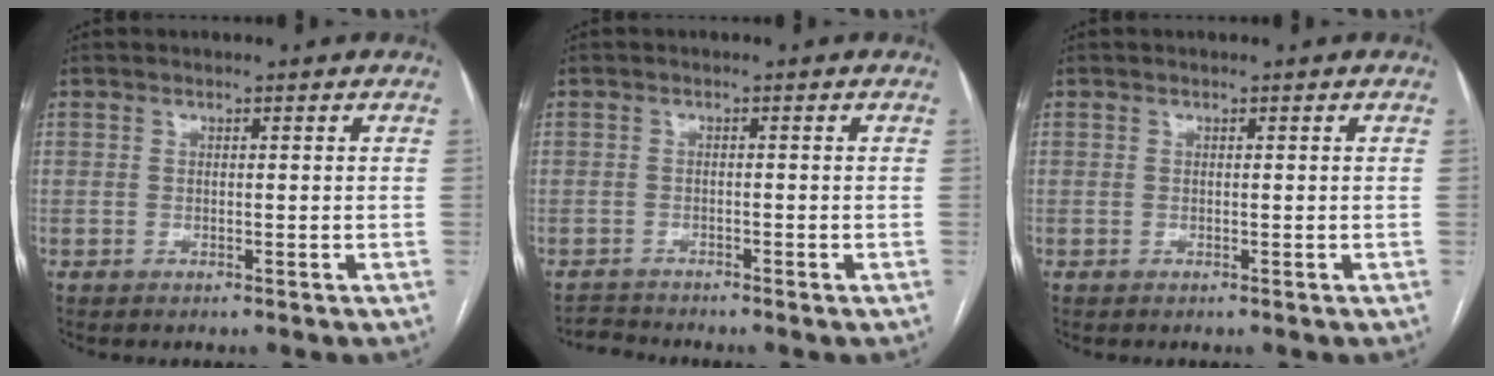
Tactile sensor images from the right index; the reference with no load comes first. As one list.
[{"total": 1.9, "force": [-1.7, -0.2, -0.9], "torque": [0.017, -0.014, -0.030]}, {"total": 0.0}]